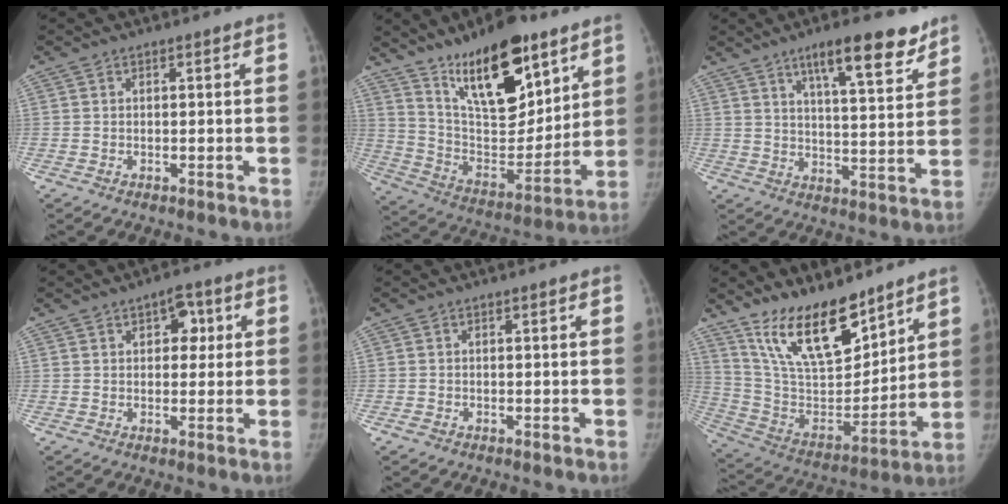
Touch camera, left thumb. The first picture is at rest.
{"total": 22.9, "force": [14.2, 9.3, 15.4], "torque": [-0.204, -0.073, 0.250]}
{"total": 13.1, "force": [8.8, 3.3, 9.1], "torque": [-0.110, -0.045, 0.135]}
{"total": 5.0, "force": [1.7, 3.1, 3.5], "torque": [-0.020, -0.001, 0.018]}
{"total": 0.9, "force": [-0.5, 0.6, 0.4], "torque": [-0.012, -0.001, -0.008]}
{"total": 19.8, "force": [14.2, 7.8, 11.5], "torque": [-0.152, -0.087, 0.266]}